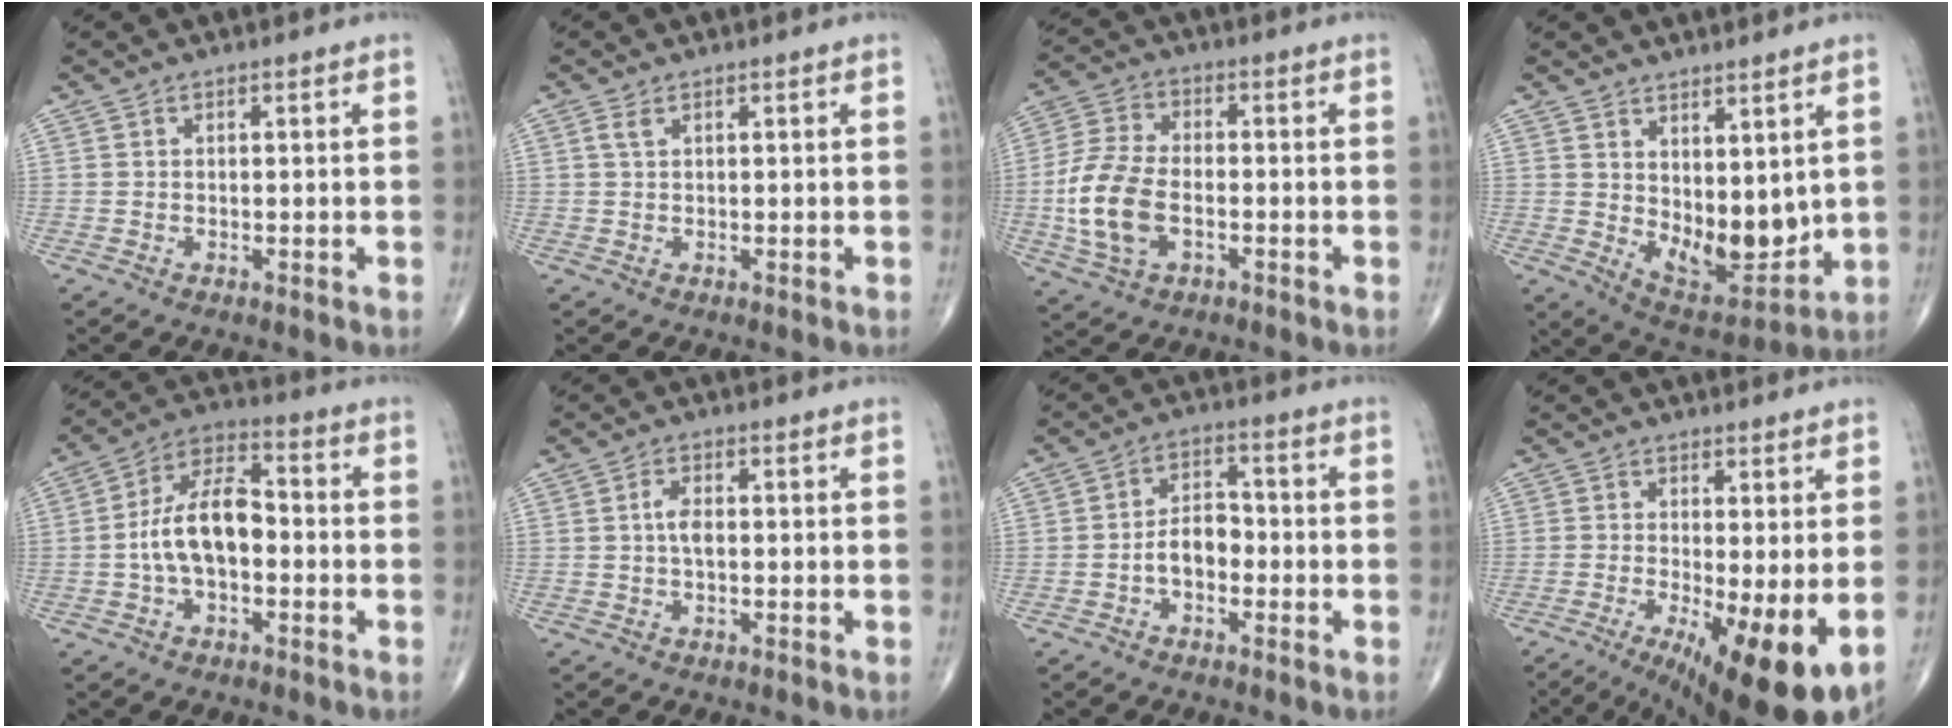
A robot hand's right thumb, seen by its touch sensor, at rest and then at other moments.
{"total": 1.2, "force": [0.6, 0.5, 0.9], "torque": [-0.024, 0.009, 0.016]}
{"total": 12.1, "force": [-2.5, 7.0, 9.5], "torque": [-0.202, 0.014, -0.051]}
{"total": 11.4, "force": [2.5, 5.9, 9.4], "torque": [-0.109, -0.042, 0.066]}
{"total": 11.5, "force": [-1.5, 6.2, 9.5], "torque": [-0.168, 0.042, -0.035]}
{"total": 2.9, "force": [0.0, 1.3, 2.5], "torque": [-0.052, 0.004, -0.004]}
{"total": 5.7, "force": [-1.8, 3.6, 4.0], "torque": [-0.052, 0.030, -0.040]}
{"total": 13.1, "force": [-3.4, 3.4, 12.2], "torque": [-0.170, -0.019, -0.039]}